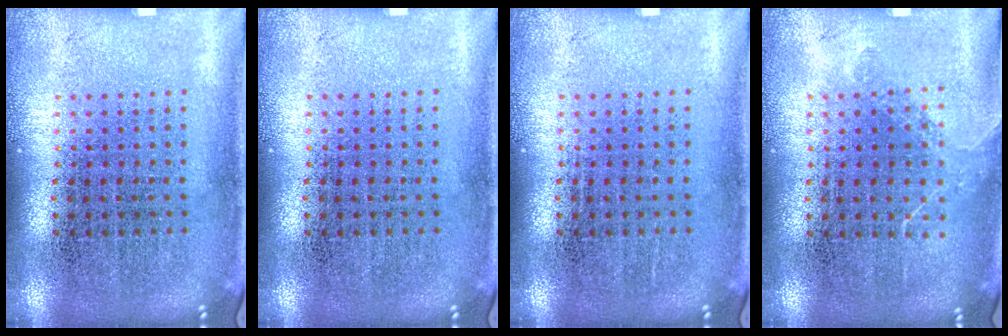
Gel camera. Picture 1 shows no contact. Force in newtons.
{"total": 0.0}
{"total": 0.0}
{"total": 0.9, "press": 0.7, "slide": 0.6}